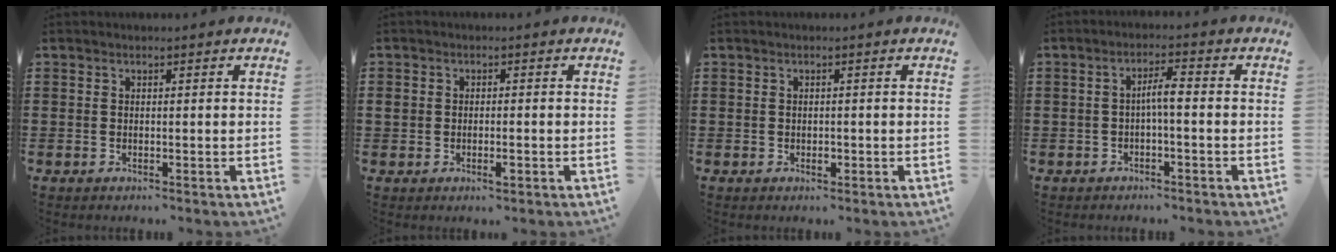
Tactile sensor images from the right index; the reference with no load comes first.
{"total": 1.9, "force": [-0.6, 1.1, 1.4], "torque": [-0.029, 0.001, -0.011]}
{"total": 1.0, "force": [-0.3, 0.6, 0.7], "torque": [-0.014, -0.002, -0.005]}
{"total": 3.1, "force": [-0.5, 0.5, 3.1], "torque": [-0.059, 0.005, -0.012]}